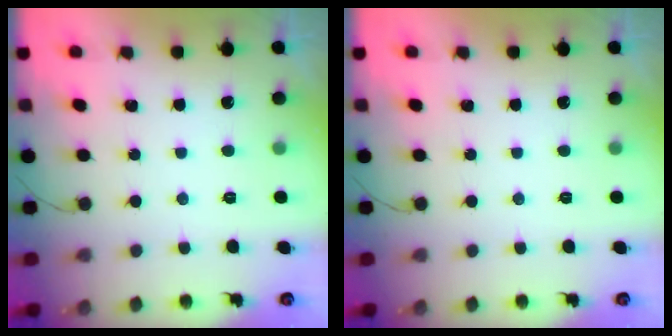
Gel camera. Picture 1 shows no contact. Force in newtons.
{"total": 0.0}